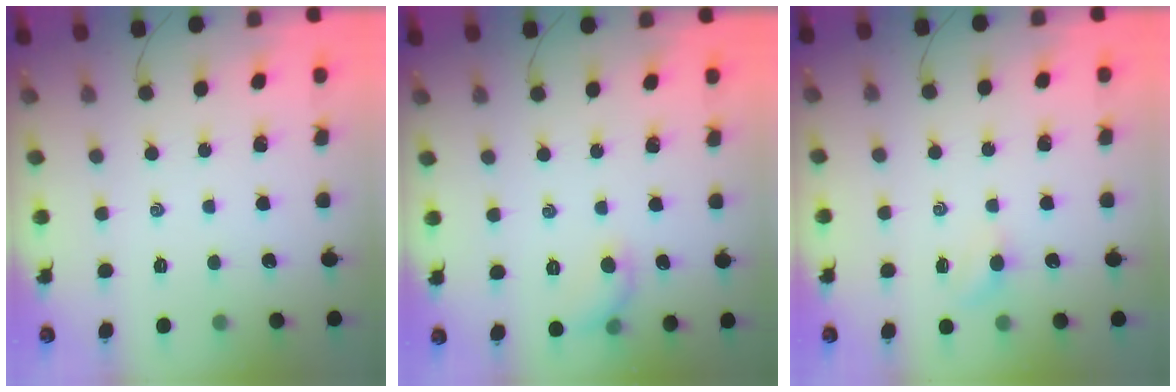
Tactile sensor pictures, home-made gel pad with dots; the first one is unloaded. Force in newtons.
{"total": 6.1, "press": 5.9, "slide": 1.3}
{"total": 3.5, "press": 3.3, "slide": 1.1}